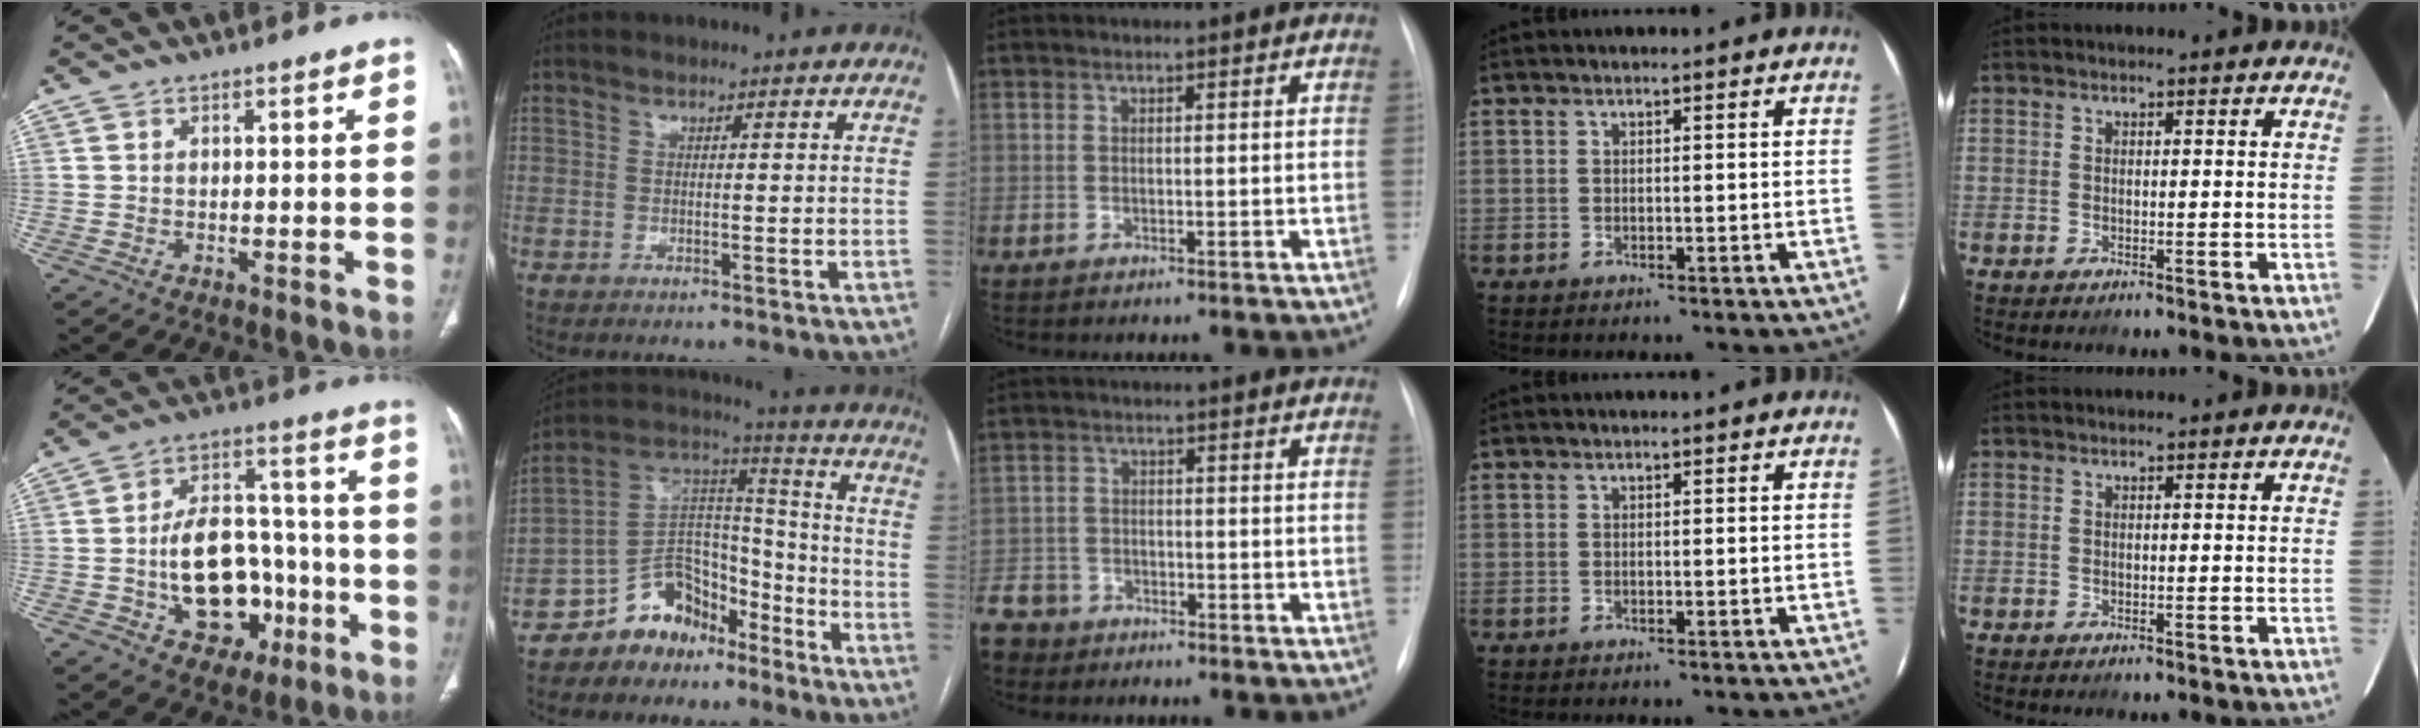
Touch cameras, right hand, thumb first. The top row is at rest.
{"thumb": {"total": 17.5, "force": [-4.6, 11.9, 12.0], "torque": [-0.150, 0.049, -0.060]}, "index": {"total": 11.9, "force": [-8.6, 7.4, 3.9], "torque": [-0.072, 0.064, -0.153]}, "middle": {"total": 7.3, "force": [-5.9, 4.3, 0.6], "torque": [-0.021, -0.006, -0.110]}}